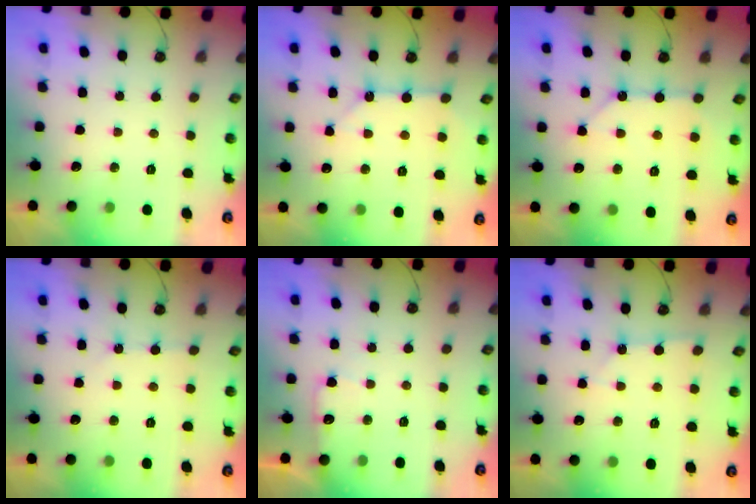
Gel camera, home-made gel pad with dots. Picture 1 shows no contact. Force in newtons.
{"total": 5.4, "press": 5.3, "slide": 0.6}
{"total": 11.0, "press": 10.9, "slide": 1.4}
{"total": 1.4, "press": 1.3, "slide": 0.3}
{"total": 7.1, "press": 7.1, "slide": 0.8}
{"total": 2.2, "press": 2.2, "slide": 0.4}